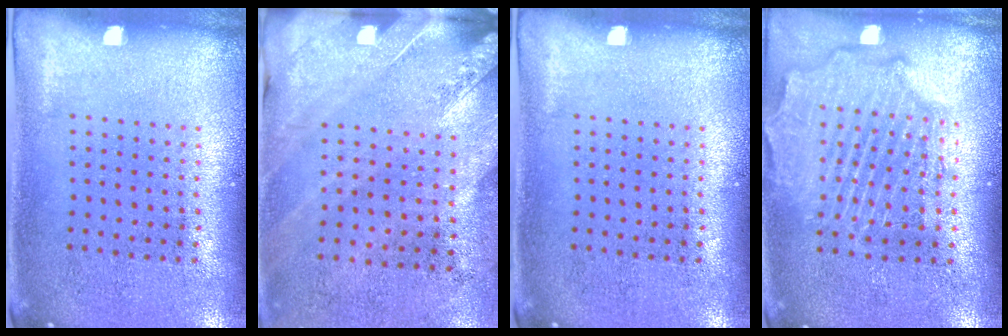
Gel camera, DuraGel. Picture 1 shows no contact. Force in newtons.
{"total": 2.4, "press": 2.0, "slide": 1.3}
{"total": 0.0}
{"total": 2.4, "press": 2.2, "slide": 0.9}